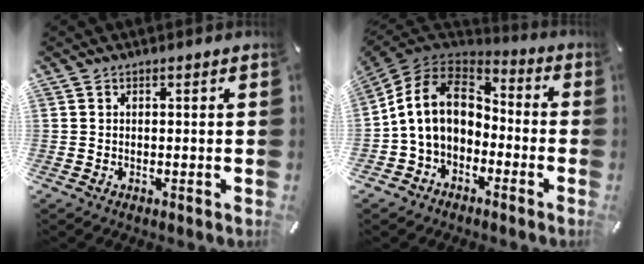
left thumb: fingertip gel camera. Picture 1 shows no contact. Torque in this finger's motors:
{"motor_torque": [0.45, 2.62, 2.35, 0.15, 0.77]}